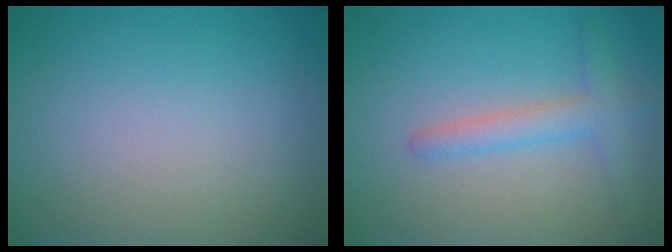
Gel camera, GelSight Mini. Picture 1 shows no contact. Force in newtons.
{"total": 2.6, "press": 2.6, "slide": 0.1}